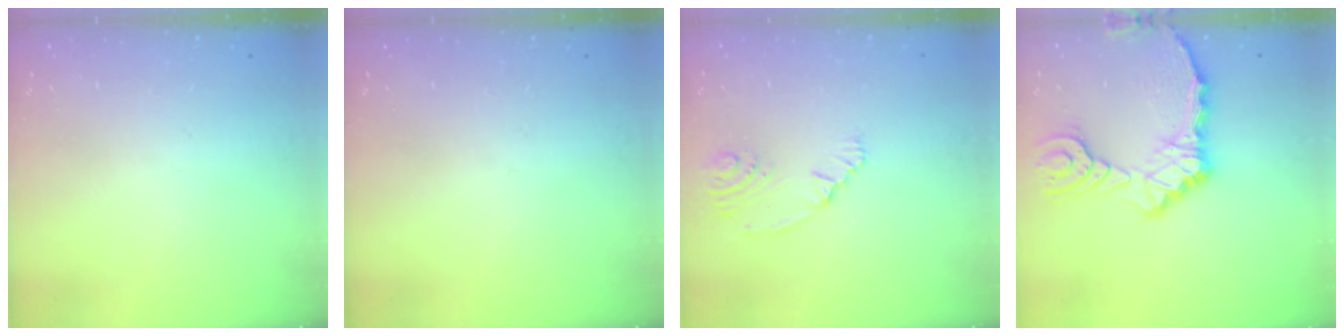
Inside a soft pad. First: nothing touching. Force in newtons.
{"total": 0.0}
{"total": 2.8, "press": 2.1, "slide": 1.9}
{"total": 12.5, "press": 12.4, "slide": 1.9}